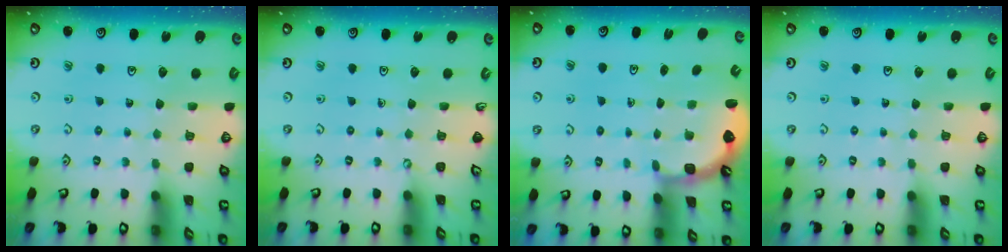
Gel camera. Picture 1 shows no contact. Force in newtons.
{"total": 0.0}
{"total": 2.6, "press": 2.3, "slide": 1.3}
{"total": 0.0}